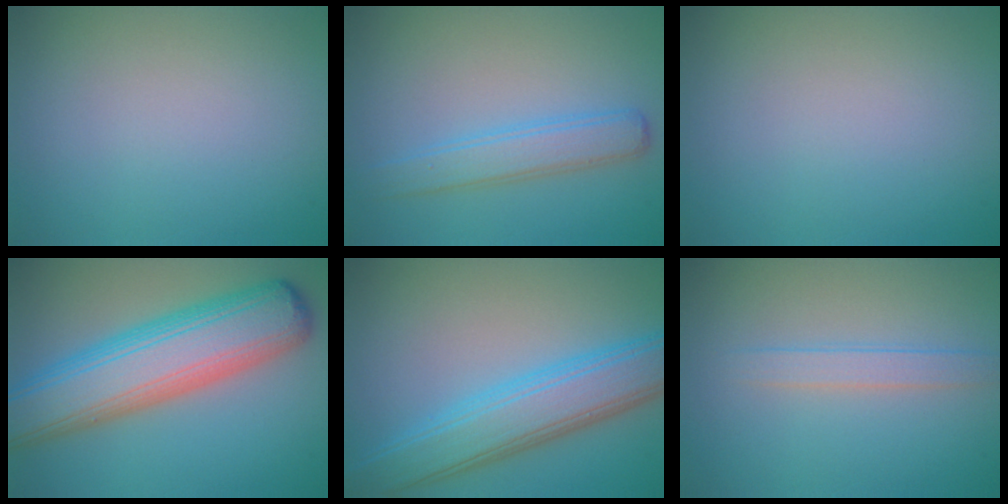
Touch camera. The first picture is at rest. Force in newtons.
{"total": 3.1, "press": 3.1, "slide": 0.1}
{"total": 0.0}
{"total": 10.2, "press": 10.2, "slide": 0.3}
{"total": 7.0, "press": 7.0, "slide": 0.1}
{"total": 1.8, "press": 1.7, "slide": 0.2}